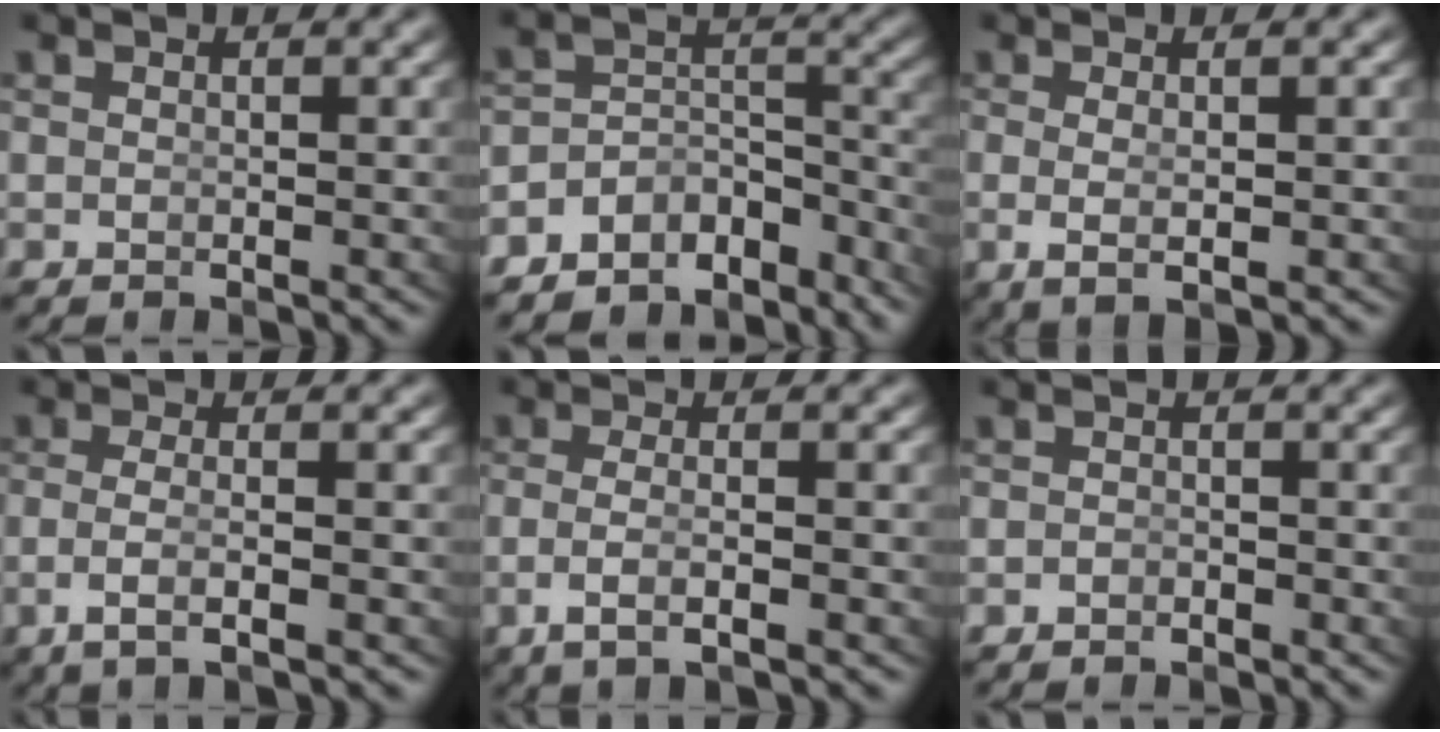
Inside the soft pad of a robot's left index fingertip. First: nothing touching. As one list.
[{"total": 9.3, "force": [-6.7, 5.5, 3.5], "torque": [-0.056, -0.025, -0.106]}, {"total": 2.8, "force": [-0.4, 0.4, 2.7], "torque": [-0.056, -0.015, 0.008]}, {"total": 3.2, "force": [-1.4, 0.2, 2.9], "torque": [-0.072, -0.016, -0.012]}, {"total": 3.1, "force": [-1.4, 0.3, 2.7], "torque": [-0.067, -0.015, -0.013]}, {"total": 0.9, "force": [-0.9, 0.0, -0.1], "torque": [0.000, -0.013, -0.008]}]